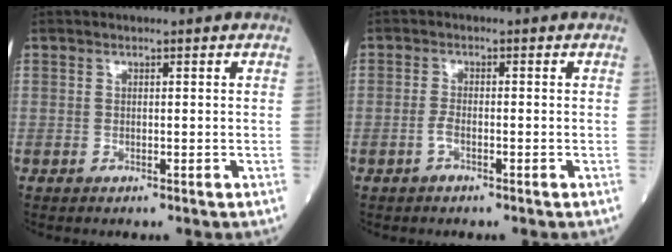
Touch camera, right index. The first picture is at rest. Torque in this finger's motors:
{"motor_torque": [0.25, -0.16, 0.18, 0.05]}